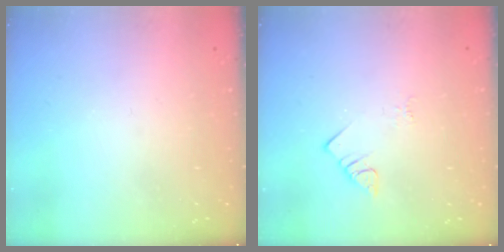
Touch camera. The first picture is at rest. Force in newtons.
{"total": 2.7, "press": 2.7, "slide": 0.3}